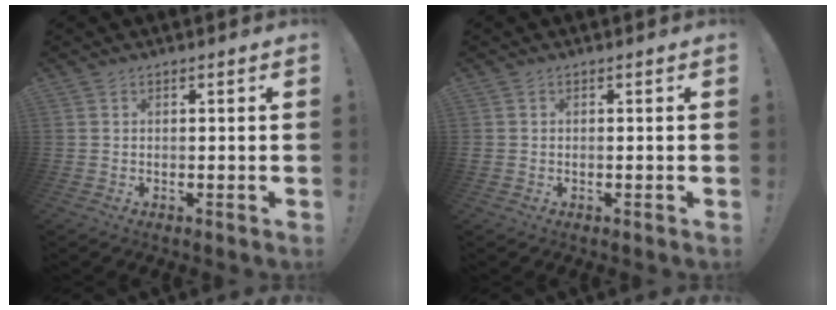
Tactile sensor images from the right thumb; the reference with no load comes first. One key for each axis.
{"total": 0.8, "fx": -0.2, "fy": 0.7, "fz": 0.3, "tx": -0.006, "ty": 0.003, "tz": -0.003}